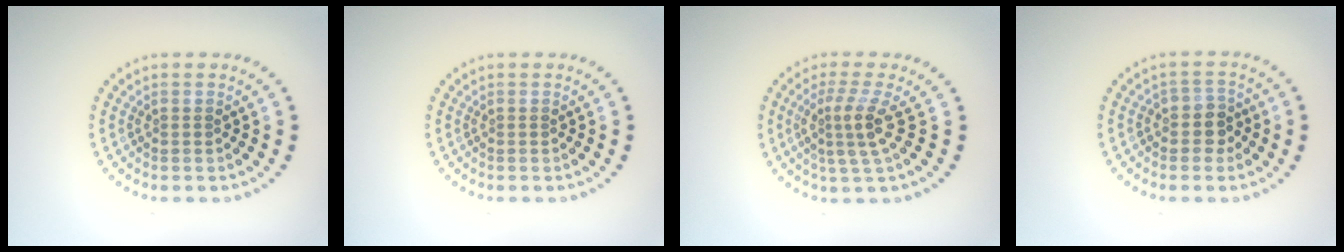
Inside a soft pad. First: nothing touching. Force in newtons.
{"total": 0.0}
{"total": 3.0, "press": 2.2, "slide": 2.1}
{"total": 2.1, "press": 1.9, "slide": 0.9}